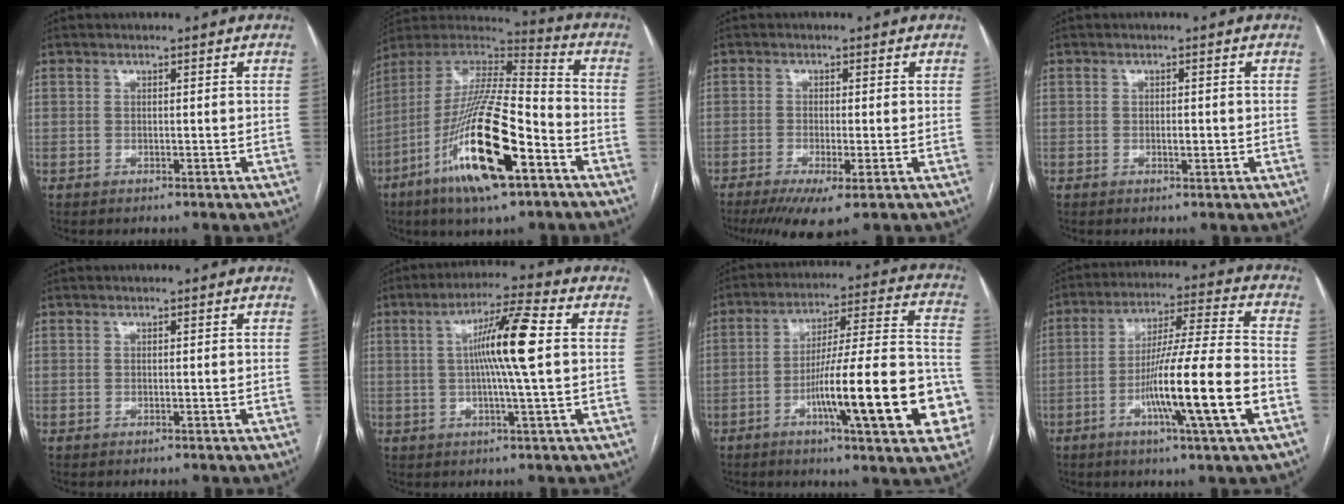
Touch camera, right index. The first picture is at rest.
{"total": 22.4, "force": [-10.1, 4.0, 19.6], "torque": [-0.390, -0.032, -0.178]}
{"total": 6.5, "force": [-3.7, 0.9, 5.3], "torque": [-0.087, -0.018, -0.060]}
{"total": 1.3, "force": [-0.2, 0.4, 1.2], "torque": [-0.022, 0.001, -0.001]}
{"total": 0.0}
{"total": 10.0, "force": [1.1, -0.5, 10.0], "torque": [-0.175, 0.008, 0.014]}
{"total": 20.6, "force": [-7.1, 2.1, 19.2], "torque": [-0.250, 0.016, -0.099]}
{"total": 15.6, "force": [-5.2, -0.8, 14.6], "torque": [-0.258, -0.006, -0.091]}